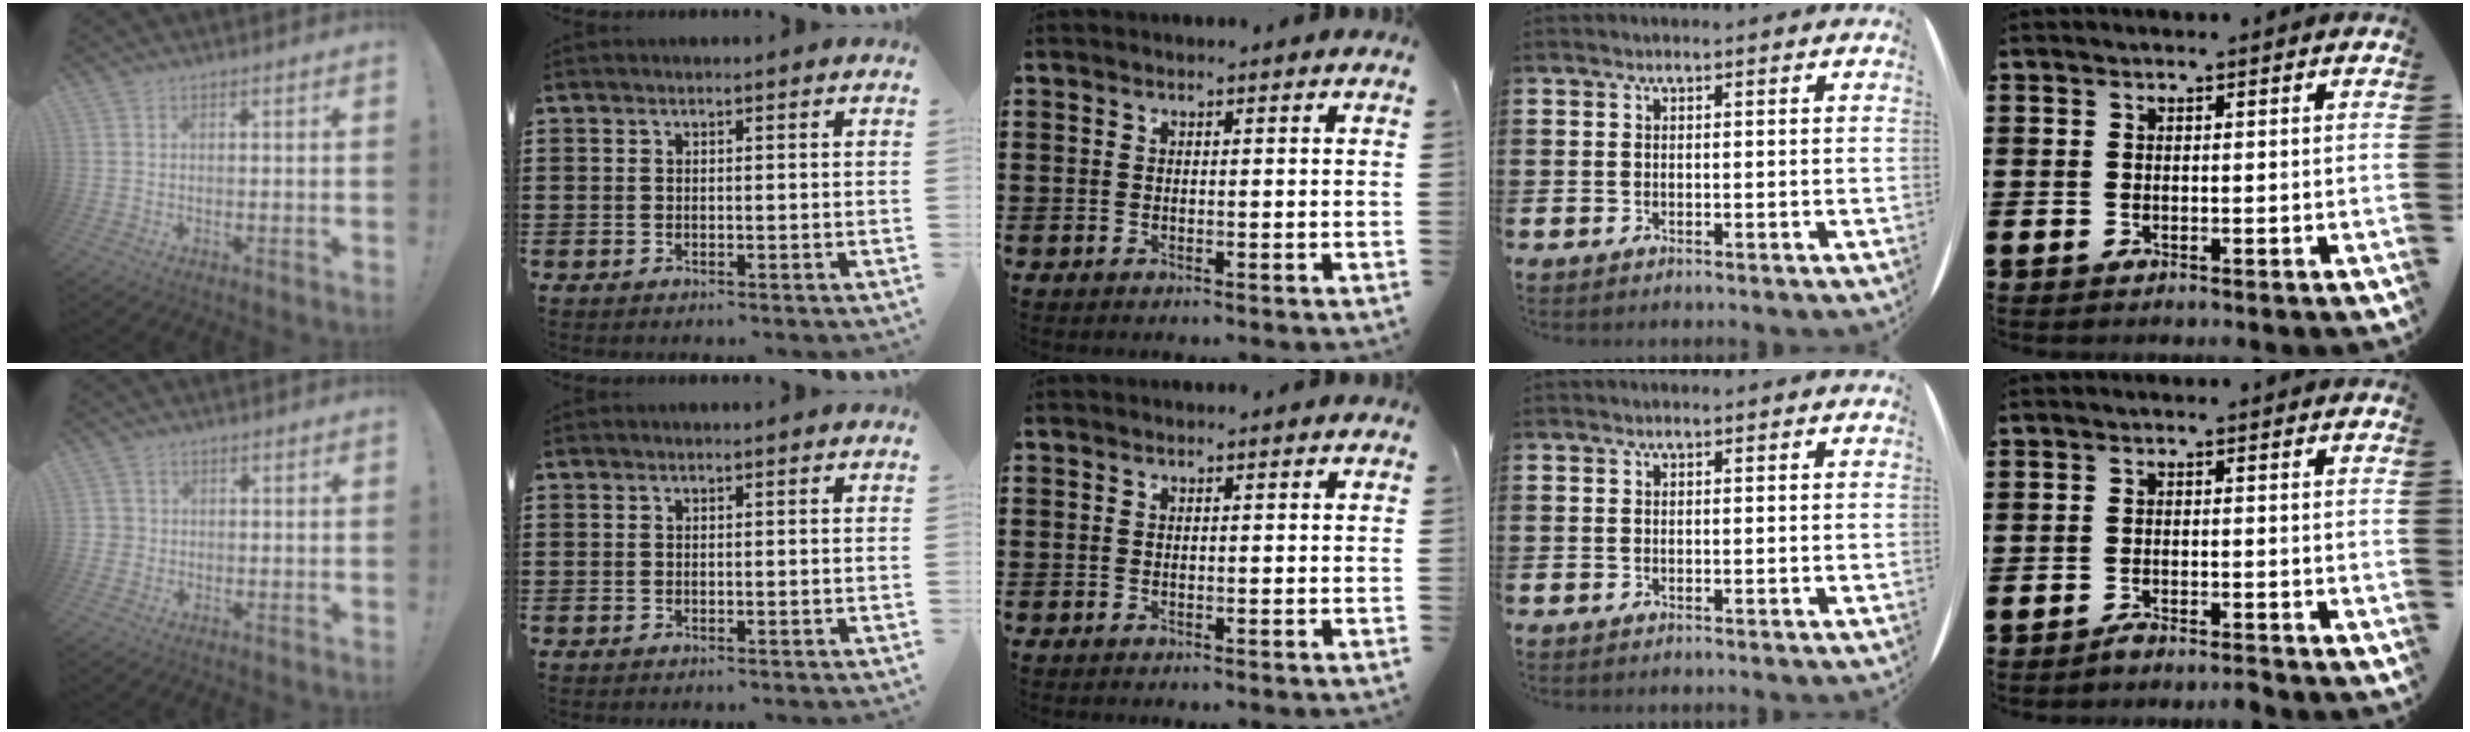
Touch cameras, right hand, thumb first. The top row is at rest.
{"thumb": {"total": 1.9, "force": [-0.3, 1.9, 0.5], "torque": [-0.002, 0.003, -0.007]}, "little": {"total": 1.5, "force": [-1.5, 0.0, 0.3], "torque": [-0.007, 0.006, -0.029]}}